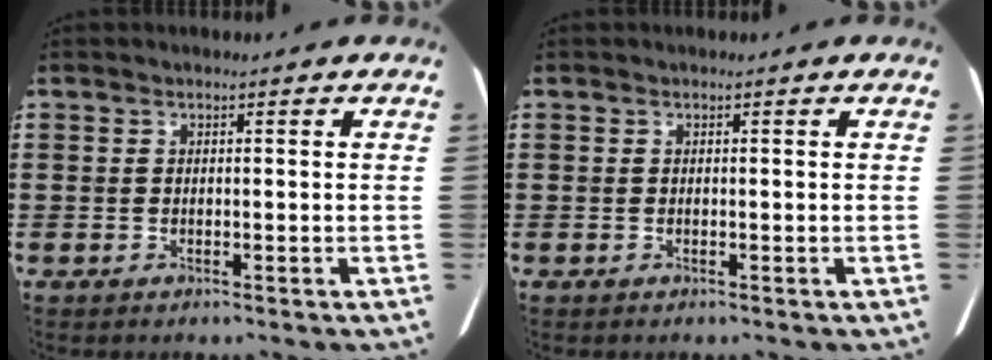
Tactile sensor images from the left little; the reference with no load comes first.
{"total": 0.0}